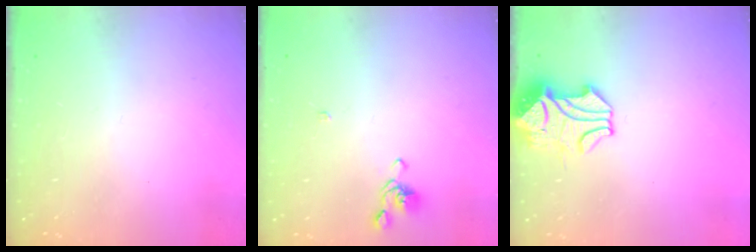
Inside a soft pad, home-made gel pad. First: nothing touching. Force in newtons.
{"total": 0.7, "press": 0.0, "slide": 0.7}
{"total": 5.2, "press": 5.1, "slide": 1.0}